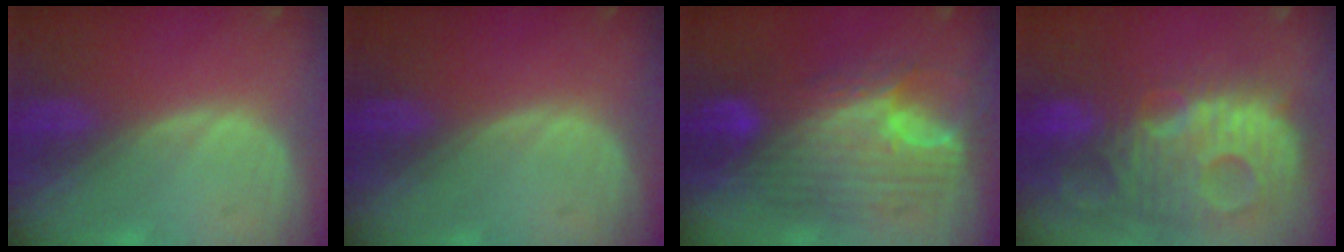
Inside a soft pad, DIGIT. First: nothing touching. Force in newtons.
{"total": 0.0}
{"total": 11.9, "press": 11.8, "slide": 1.0}
{"total": 13.9, "press": 12.0, "slide": 7.1}